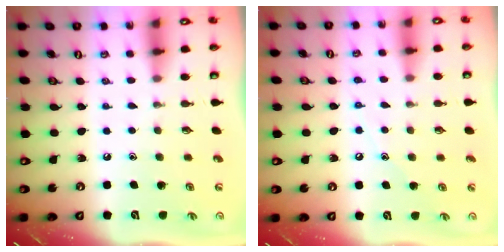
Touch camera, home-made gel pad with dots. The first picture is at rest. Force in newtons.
{"total": 6.0, "press": 6.0, "slide": 0.7}